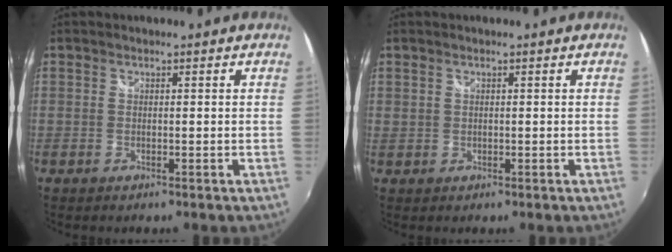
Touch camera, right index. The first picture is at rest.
{"total": 0.8, "force": [0.3, 0.7, 0.2], "torque": [-0.004, 0.002, 0.004]}